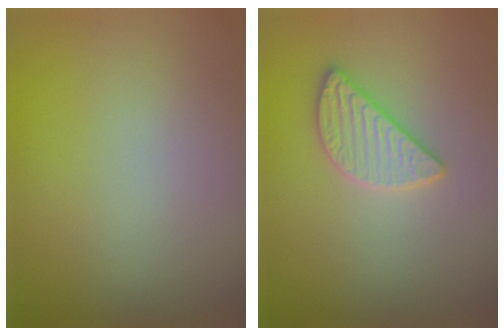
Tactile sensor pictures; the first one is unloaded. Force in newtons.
{"total": 2.8, "press": 2.8, "slide": 0.2}